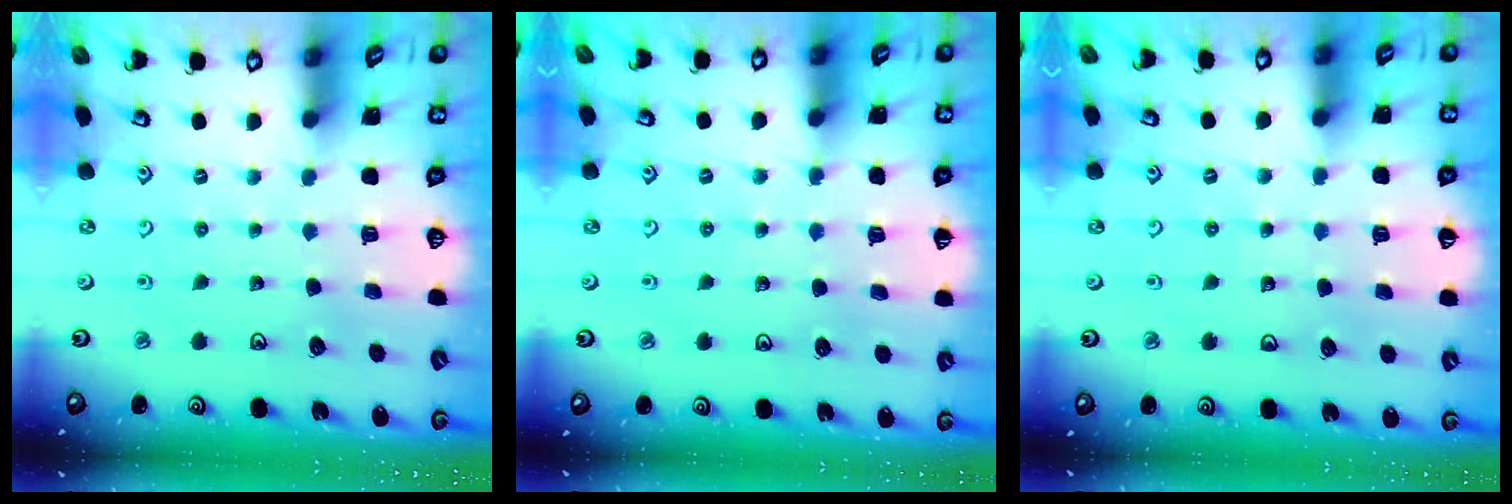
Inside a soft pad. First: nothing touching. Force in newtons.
{"total": 5.8, "press": 5.7, "slide": 0.8}
{"total": 3.1, "press": 3.0, "slide": 0.8}